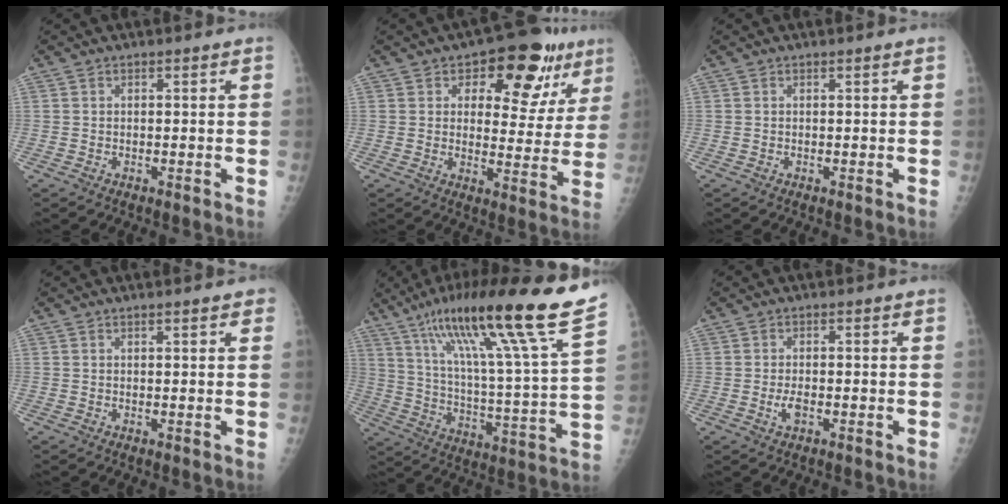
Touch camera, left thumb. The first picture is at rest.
{"total": 15.8, "force": [8.0, 8.5, 10.7], "torque": [-0.081, -0.019, 0.107]}
{"total": 0.0}
{"total": 2.0, "force": [1.3, 0.6, 1.5], "torque": [-0.015, 0.000, 0.014]}
{"total": 25.2, "force": [17.1, 1.3, 18.5], "torque": [-0.288, -0.062, 0.281]}
{"total": 2.5, "force": [-0.8, 1.2, 2.1], "torque": [-0.041, 0.001, -0.014]}